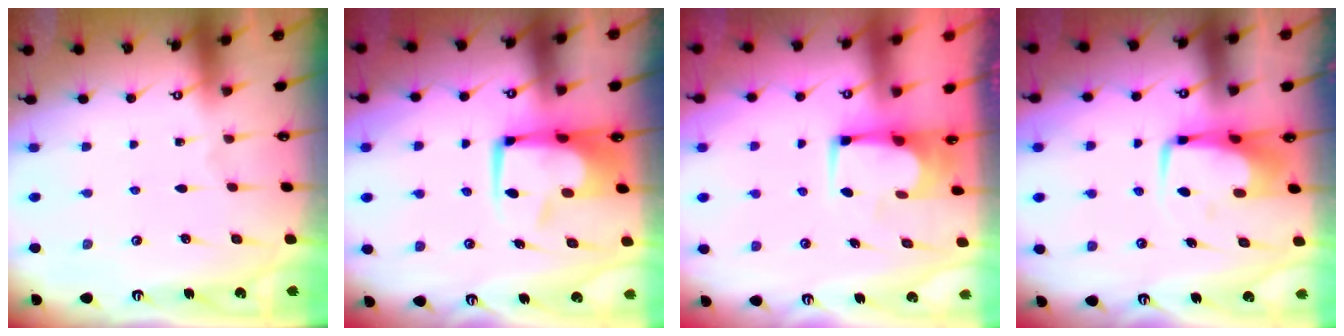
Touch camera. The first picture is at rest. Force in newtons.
{"total": 7.4, "press": 7.3, "slide": 1.1}
{"total": 2.9, "press": 2.9, "slide": 0.2}
{"total": 7.5, "press": 7.3, "slide": 1.5}